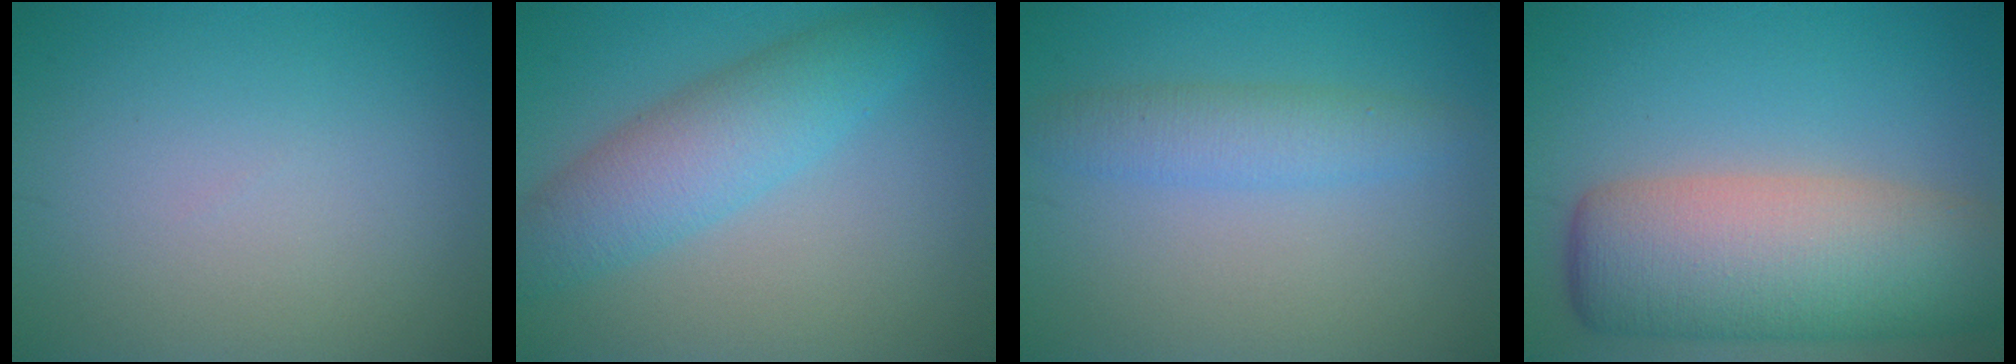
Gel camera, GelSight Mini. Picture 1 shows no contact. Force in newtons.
{"total": 5.5, "press": 5.5, "slide": 0.1}
{"total": 2.9, "press": 2.9, "slide": 0.1}
{"total": 11.3, "press": 11.3, "slide": 0.7}